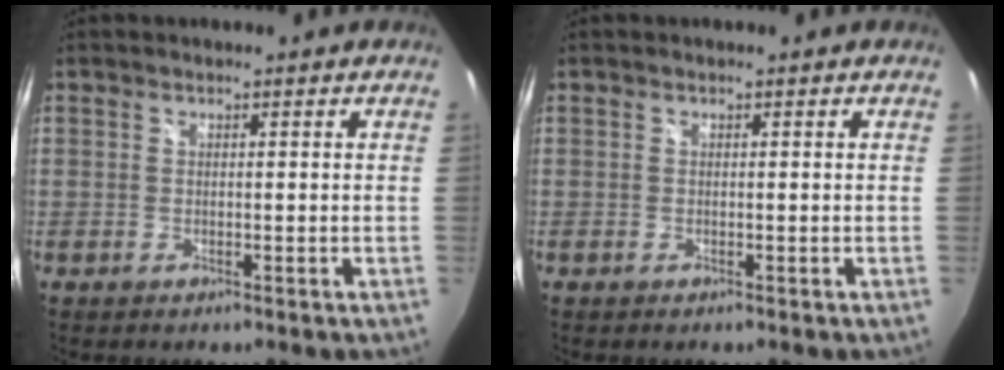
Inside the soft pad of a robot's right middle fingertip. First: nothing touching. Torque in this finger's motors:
{"motor_torque": [1.37, -0.76, 0.30, 0.02]}